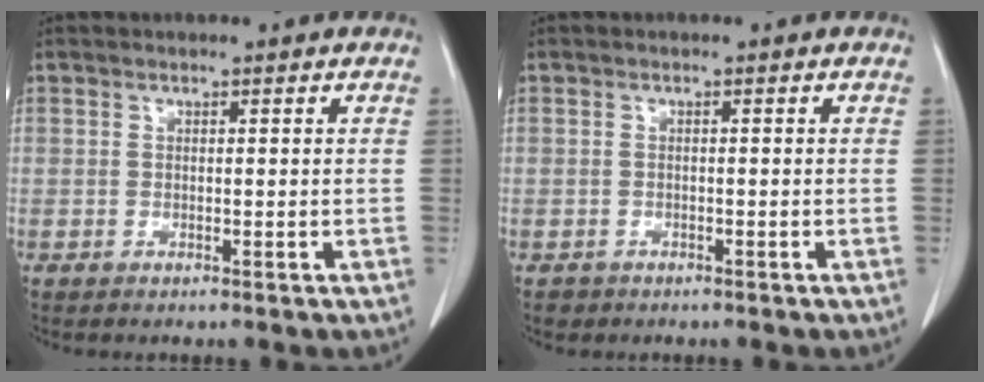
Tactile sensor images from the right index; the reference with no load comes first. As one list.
[{"total": 1.1, "force": [-0.7, 0.8, -0.1], "torque": [-0.008, 0.002, -0.012]}]